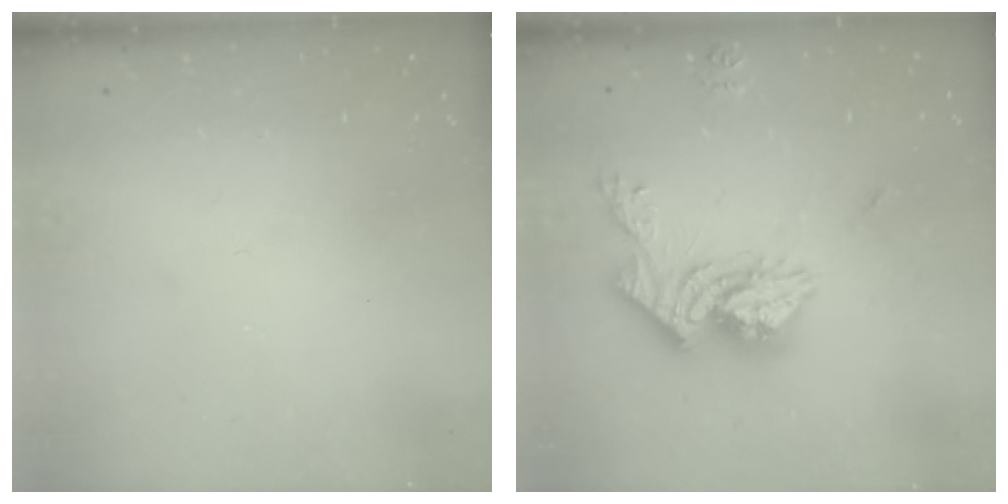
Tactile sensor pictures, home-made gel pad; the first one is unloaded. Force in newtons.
{"total": 14.4, "press": 14.4, "slide": 1.5}